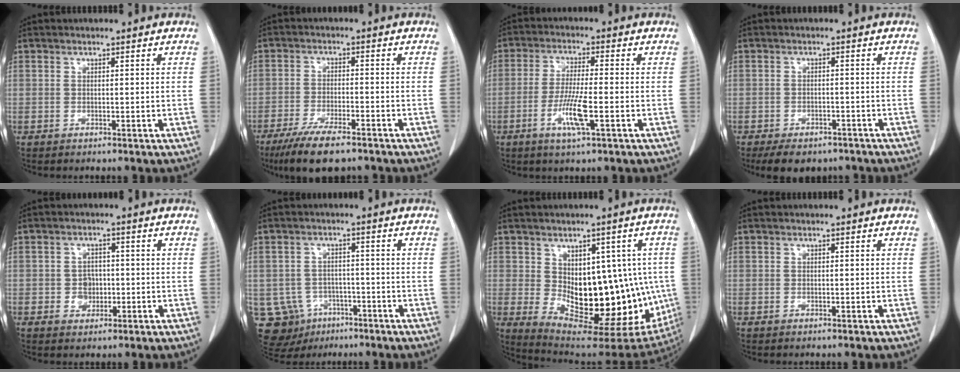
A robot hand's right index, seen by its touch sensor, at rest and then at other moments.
{"total": 9.5, "force": [-7.1, 1.8, 6.0], "torque": [-0.105, -0.021, -0.115]}
{"total": 7.0, "force": [-2.5, 0.4, 6.5], "torque": [-0.127, -0.012, -0.047]}
{"total": 8.4, "force": [-6.4, 4.3, 3.2], "torque": [-0.040, -0.001, -0.086]}
{"total": 3.2, "force": [-0.5, 2.8, 1.4], "torque": [-0.014, 0.007, -0.002]}
{"total": 9.3, "force": [-4.1, 8.2, 1.6], "torque": [-0.046, 0.012, -0.049]}
{"total": 20.1, "force": [-1.9, 9.8, 17.5], "torque": [-0.208, 0.003, 0.005]}
{"total": 0.0}